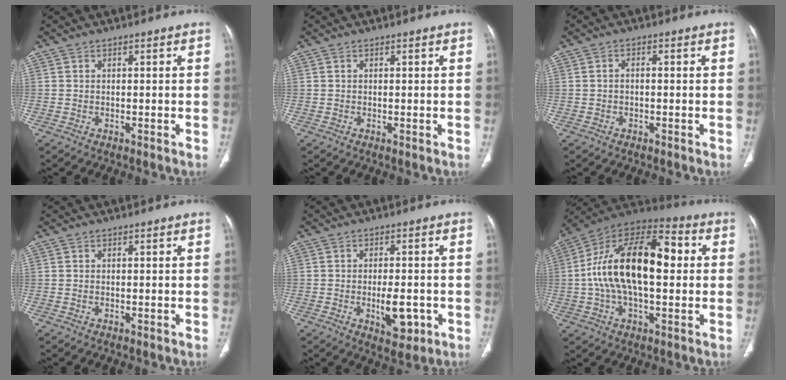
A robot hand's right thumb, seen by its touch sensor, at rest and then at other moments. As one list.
[{"total": 0.0}, {"total": 1.2, "force": [-0.2, 0.6, 0.9], "torque": [-0.016, 0.006, -0.004]}, {"total": 0.0}, {"total": 6.9, "force": [-1.9, 3.3, 5.8], "torque": [-0.073, 0.000, -0.020]}, {"total": 22.7, "force": [1.8, 11.5, 19.5], "torque": [-0.336, 0.035, 0.021]}]